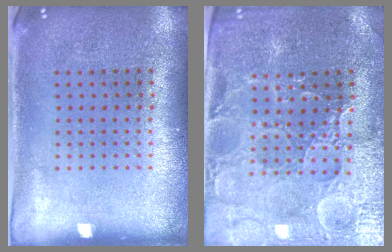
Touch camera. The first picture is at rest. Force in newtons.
{"total": 3.3, "press": 3.2, "slide": 0.6}